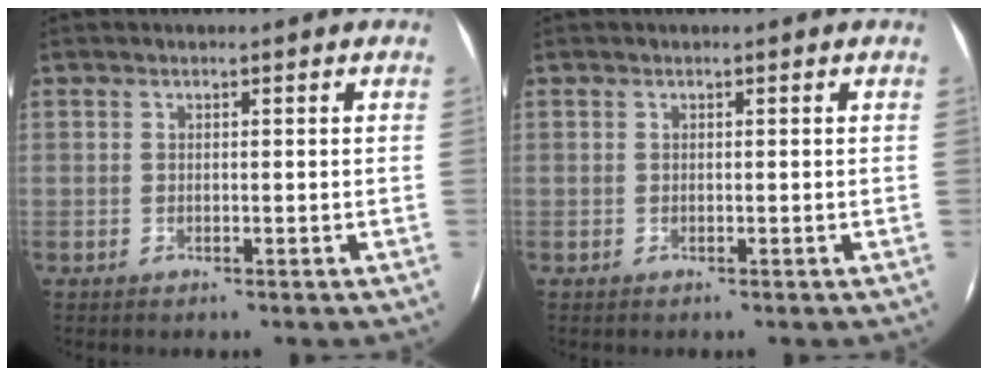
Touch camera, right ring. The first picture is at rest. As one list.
[{"total": 0.0}]